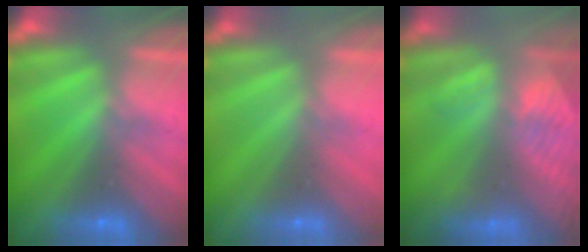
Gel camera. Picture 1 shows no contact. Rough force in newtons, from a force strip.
{"total": 2.8}
{"total": 3.7}